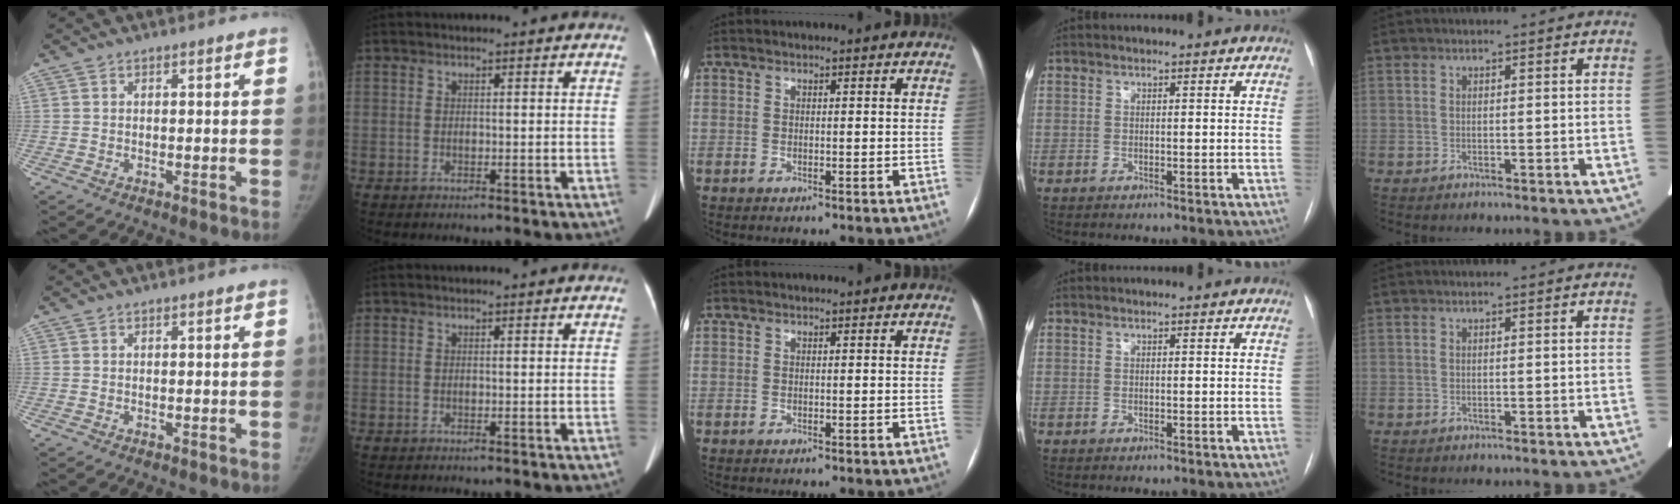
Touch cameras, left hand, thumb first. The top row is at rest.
{}